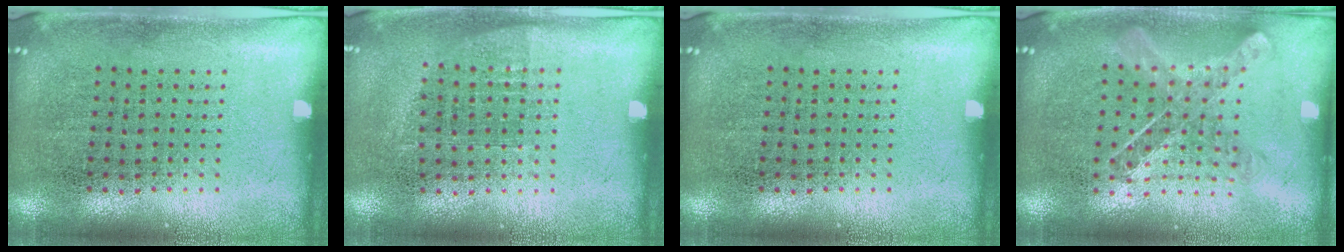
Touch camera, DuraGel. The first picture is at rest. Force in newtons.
{"total": 0.6, "press": 0.6, "slide": 0.2}
{"total": 0.0}
{"total": 0.9, "press": 0.9, "slide": 0.0}